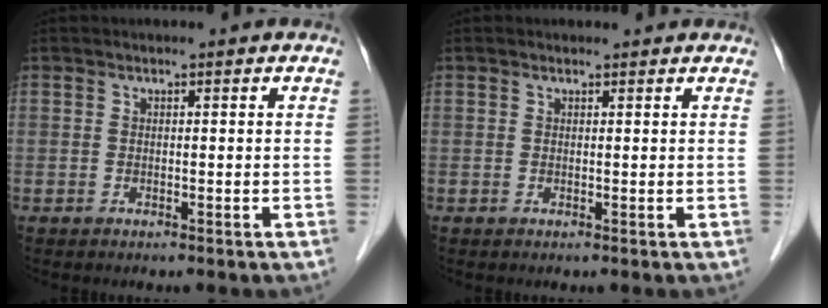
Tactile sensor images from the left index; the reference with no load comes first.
{"total": 1.2, "force": [1.2, 0.4, 0.3], "torque": [-0.014, 0.011, 0.016]}